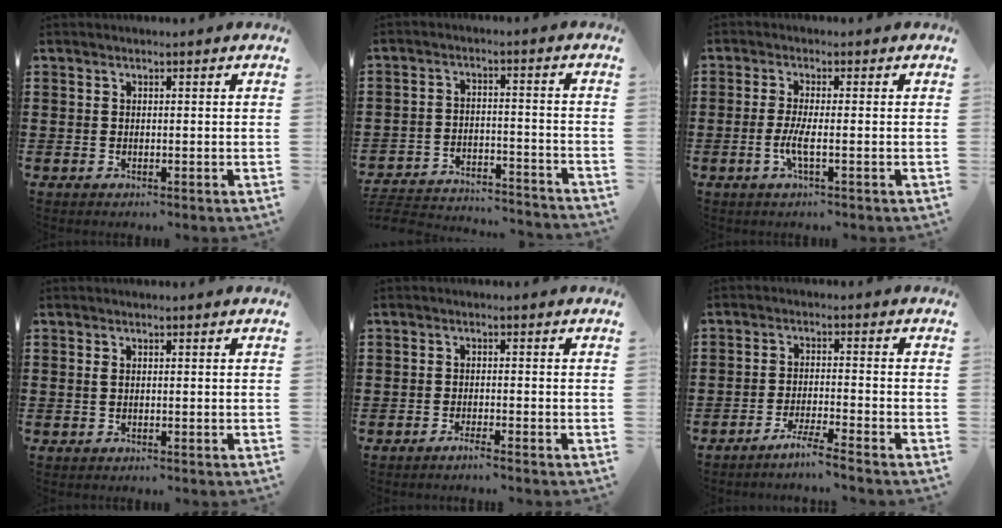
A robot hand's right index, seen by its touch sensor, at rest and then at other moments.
{"total": 4.8, "force": [-4.7, 0.4, 1.0], "torque": [-0.027, 0.000, -0.097]}
{"total": 3.3, "force": [-1.1, 0.2, 3.2], "torque": [-0.070, -0.010, -0.026]}
{"total": 0.7, "force": [0.2, 0.2, 0.6], "torque": [-0.013, 0.001, 0.003]}
{"total": 1.5, "force": [-1.3, -0.2, 0.7], "torque": [-0.011, -0.003, -0.023]}
{"total": 3.7, "force": [-3.3, -0.8, 1.4], "torque": [-0.031, -0.008, -0.065]}